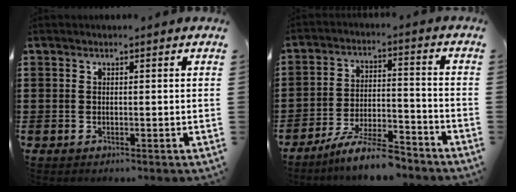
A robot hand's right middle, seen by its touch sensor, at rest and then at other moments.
{"total": 8.5, "force": [-7.4, 0.7, 4.1], "torque": [-0.085, 0.004, -0.142]}